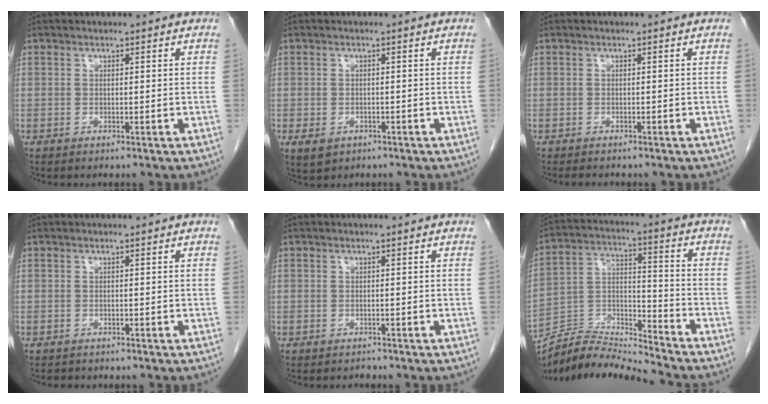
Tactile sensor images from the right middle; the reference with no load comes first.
{"total": 3.2, "force": [-1.7, 2.3, 1.4], "torque": [-0.024, -0.002, -0.017]}
{"total": 1.5, "force": [-1.3, 0.4, 0.5], "torque": [-0.012, -0.004, -0.015]}
{"total": 1.3, "force": [-1.1, 0.6, 0.2], "torque": [-0.011, -0.001, -0.015]}
{"total": 0.8, "force": [-0.6, 0.4, -0.3], "torque": [-0.004, -0.002, -0.014]}
{"total": 11.1, "force": [-11.0, -1.4, 0.1], "torque": [-0.003, 0.041, -0.206]}